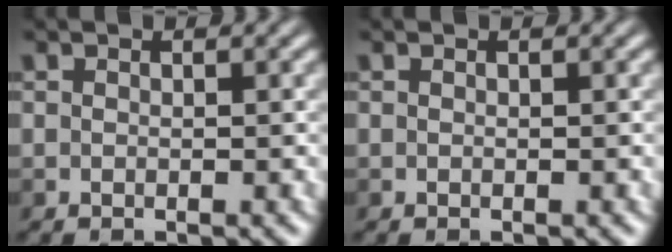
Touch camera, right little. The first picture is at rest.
{"total": 0.0}